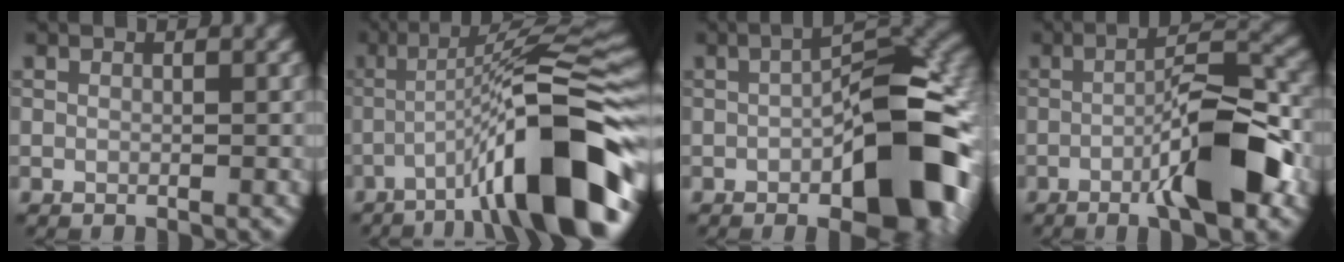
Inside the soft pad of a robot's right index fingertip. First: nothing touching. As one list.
[{"total": 13.2, "force": [-5.9, 2.2, 11.6], "torque": [-0.167, 0.022, -0.092]}, {"total": 12.1, "force": [-3.3, 4.8, 10.6], "torque": [-0.134, 0.012, -0.056]}, {"total": 8.7, "force": [-3.2, 1.8, 7.9], "torque": [-0.123, 0.013, -0.056]}]